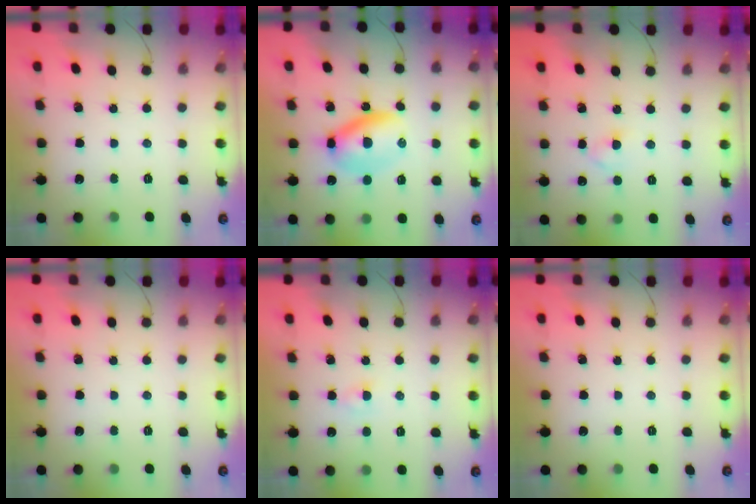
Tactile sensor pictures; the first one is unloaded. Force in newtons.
{"total": 6.7, "press": 6.6, "slide": 1.2}
{"total": 3.0, "press": 2.7, "slide": 1.2}
{"total": 0.0}
{"total": 1.5, "press": 1.4, "slide": 0.6}
{"total": 0.0}